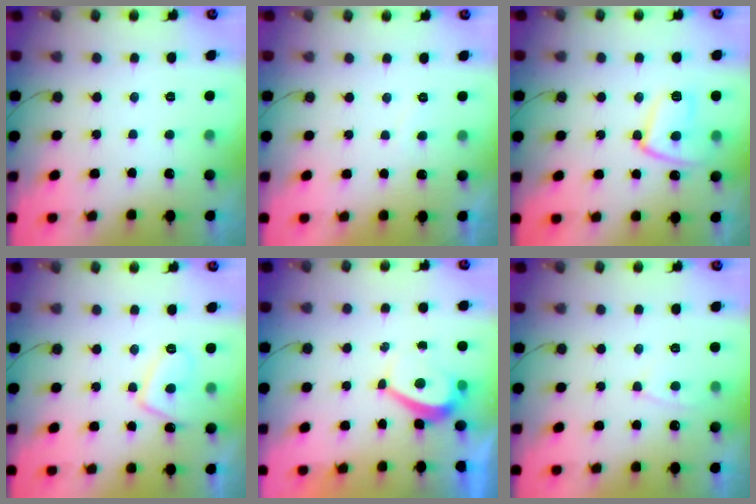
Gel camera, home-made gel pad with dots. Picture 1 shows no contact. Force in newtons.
{"total": 0.6, "press": 0.3, "slide": 0.5}
{"total": 11.8, "press": 11.8, "slide": 1.0}
{"total": 6.1, "press": 5.9, "slide": 1.4}
{"total": 2.7, "press": 2.6, "slide": 0.7}
{"total": 3.4, "press": 3.3, "slide": 0.5}